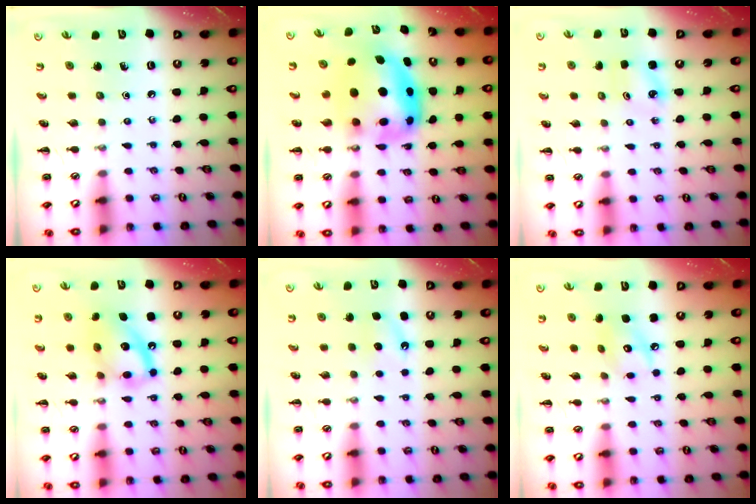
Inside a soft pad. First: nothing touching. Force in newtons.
{"total": 9.0, "press": 8.7, "slide": 2.1}
{"total": 2.9, "press": 2.9, "slide": 0.6}
{"total": 14.4, "press": 14.2, "slide": 2.2}
{"total": 4.1, "press": 3.9, "slide": 1.1}
{"total": 8.6, "press": 8.6, "slide": 0.3}